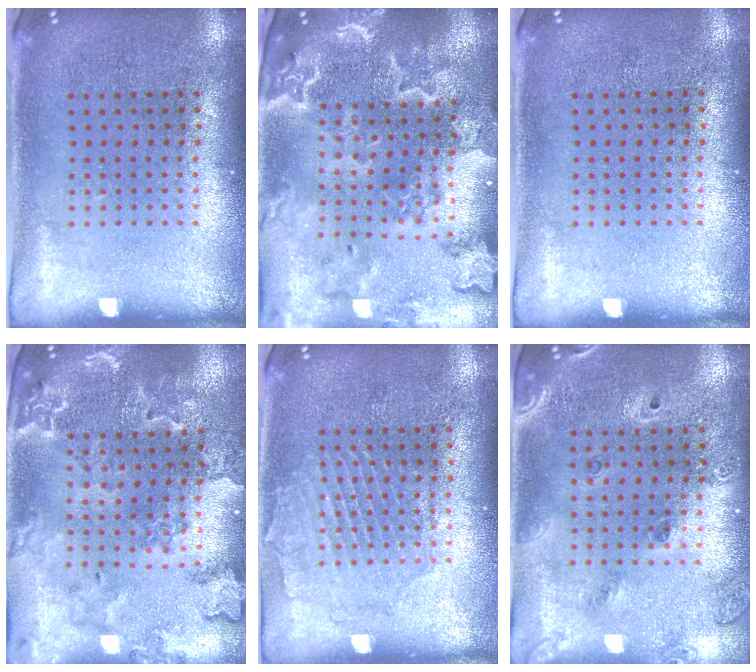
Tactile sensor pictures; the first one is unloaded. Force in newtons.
{"total": 3.6, "press": 3.1, "slide": 1.9}
{"total": 0.0}
{"total": 2.0, "press": 2.0, "slide": 0.2}
{"total": 1.5, "press": 1.5, "slide": 0.1}
{"total": 1.6, "press": 1.4, "slide": 0.9}